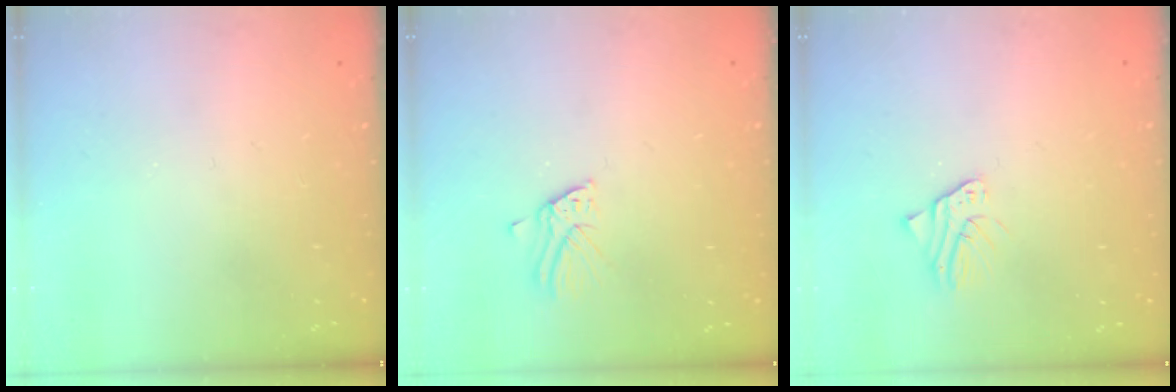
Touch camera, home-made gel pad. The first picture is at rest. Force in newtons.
{"total": 1.9, "press": 1.9, "slide": 0.1}
{"total": 2.6, "press": 2.6, "slide": 0.1}